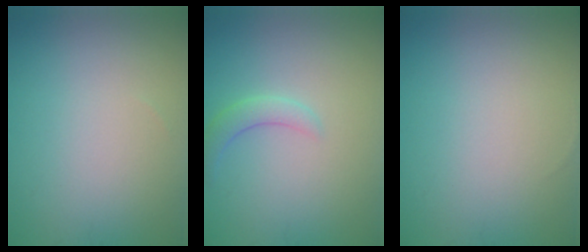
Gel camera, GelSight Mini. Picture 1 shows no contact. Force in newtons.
{"total": 1.9, "press": 1.9, "slide": 0.1}
{"total": 0.0}